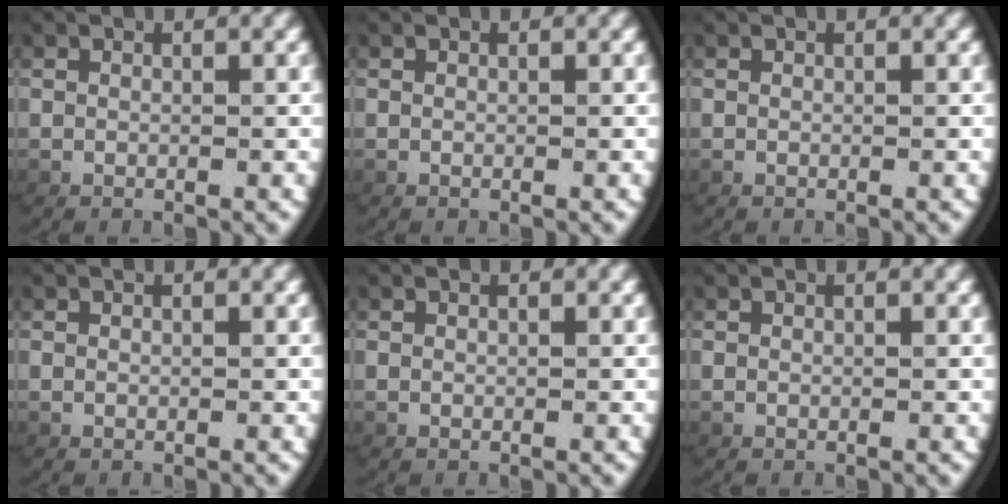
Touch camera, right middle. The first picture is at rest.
{"total": 0.0}
{"total": 0.0}
{"total": 0.0}
{"total": 0.0}
{"total": 0.0}